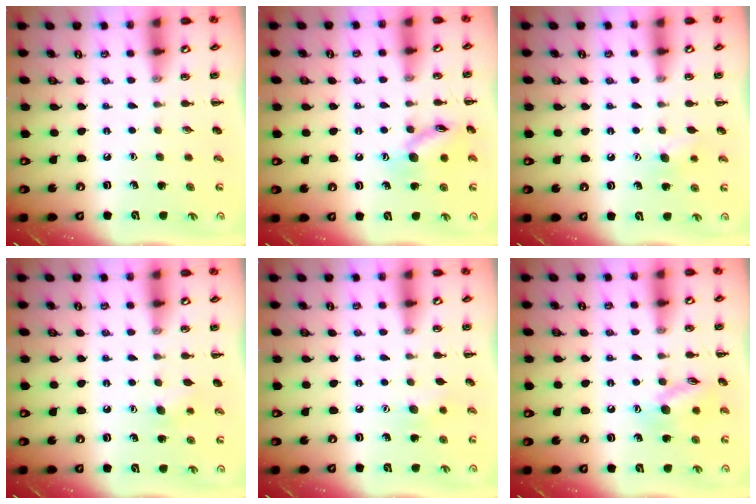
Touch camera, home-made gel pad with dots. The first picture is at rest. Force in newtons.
{"total": 11.7, "press": 11.7, "slide": 0.6}
{"total": 7.5, "press": 7.3, "slide": 1.6}
{"total": 6.0, "press": 5.8, "slide": 1.6}
{"total": 7.2, "press": 7.1, "slide": 1.6}
{"total": 11.7, "press": 11.6, "slide": 1.0}